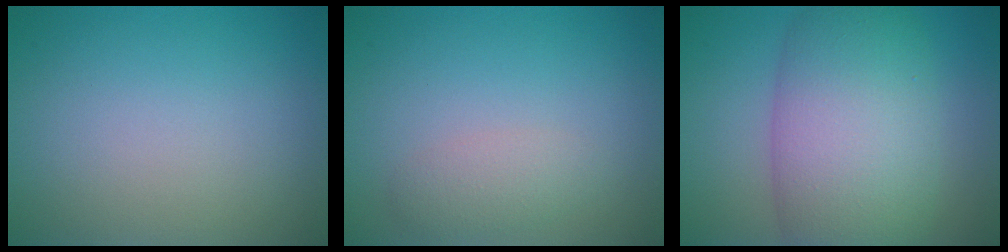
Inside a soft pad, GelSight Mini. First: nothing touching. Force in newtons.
{"total": 1.7, "press": 1.7, "slide": 0.1}
{"total": 10.6, "press": 10.6, "slide": 0.3}